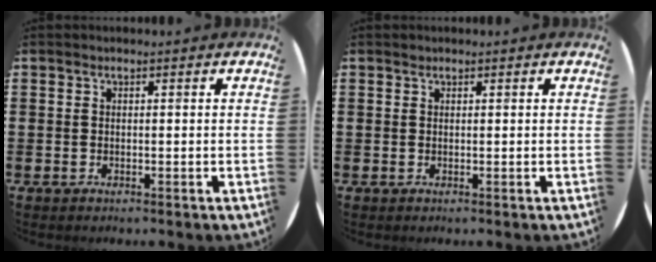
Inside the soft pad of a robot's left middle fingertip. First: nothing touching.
{"total": 0.0}